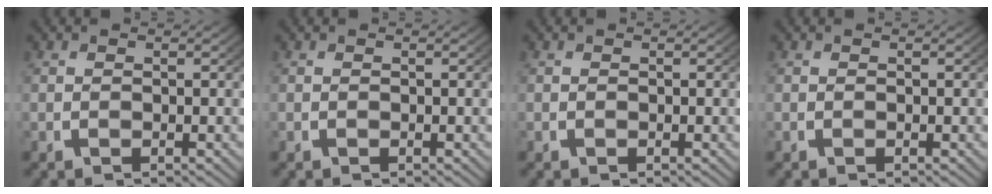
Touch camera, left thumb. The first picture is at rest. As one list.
[{"total": 0.0}, {"total": 0.0}, {"total": 0.0}]